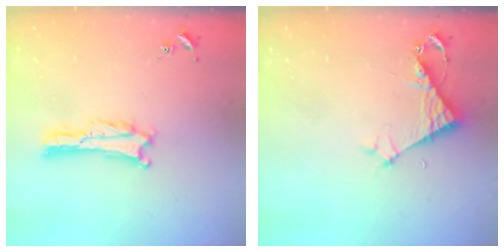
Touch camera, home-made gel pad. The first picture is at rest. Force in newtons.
{"total": 4.9, "press": 4.9, "slide": 0.2}